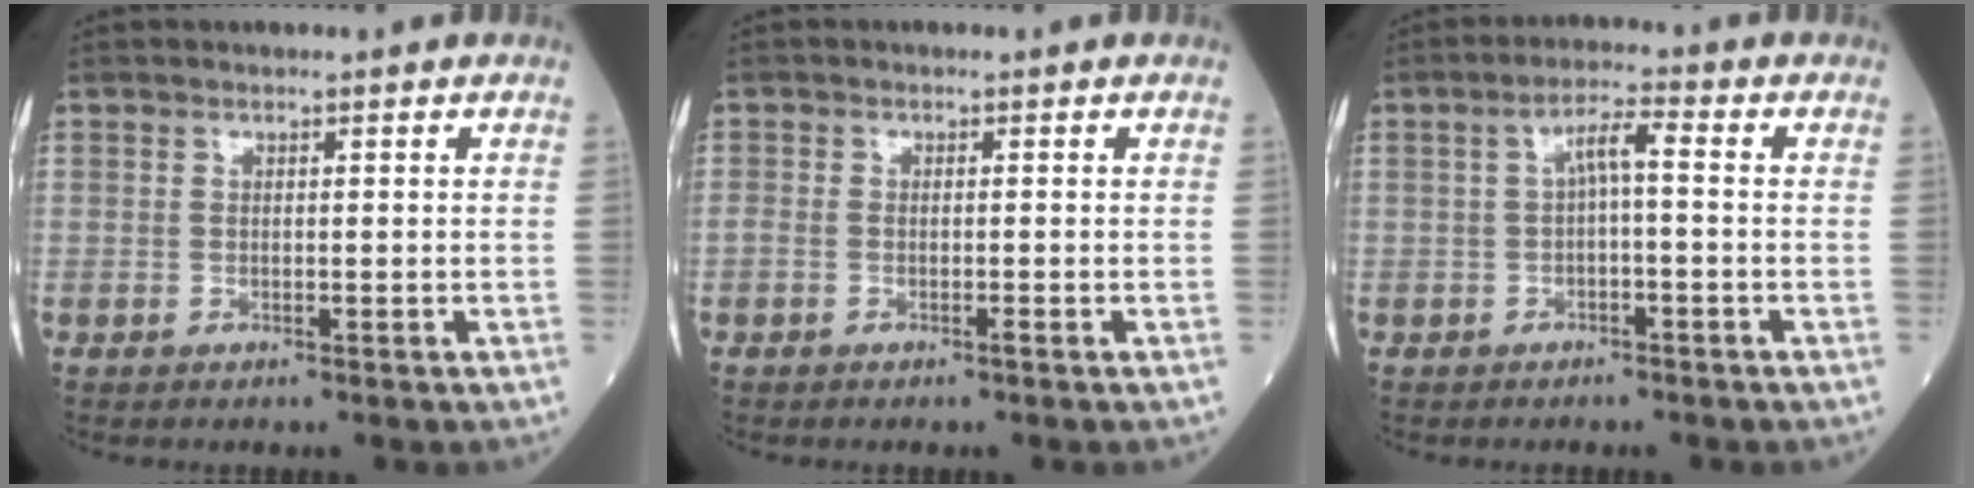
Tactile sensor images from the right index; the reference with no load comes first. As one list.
[{"total": 1.1, "force": [-0.7, 0.1, 0.9], "torque": [-0.020, -0.001, -0.016]}, {"total": 3.8, "force": [0.0, 0.6, 3.7], "torque": [-0.063, 0.016, 0.000]}]